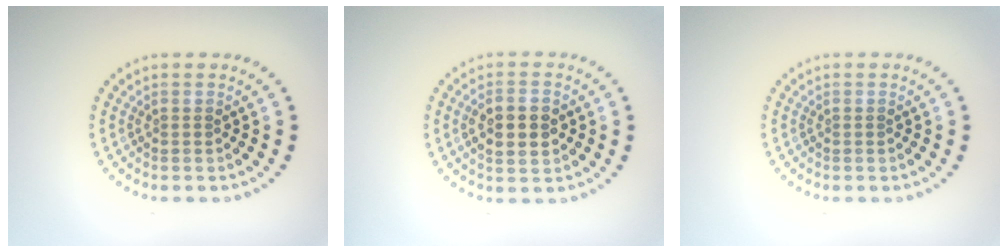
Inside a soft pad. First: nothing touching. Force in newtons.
{"total": 3.5, "press": 3.5, "slide": 0.2}
{"total": 0.0}